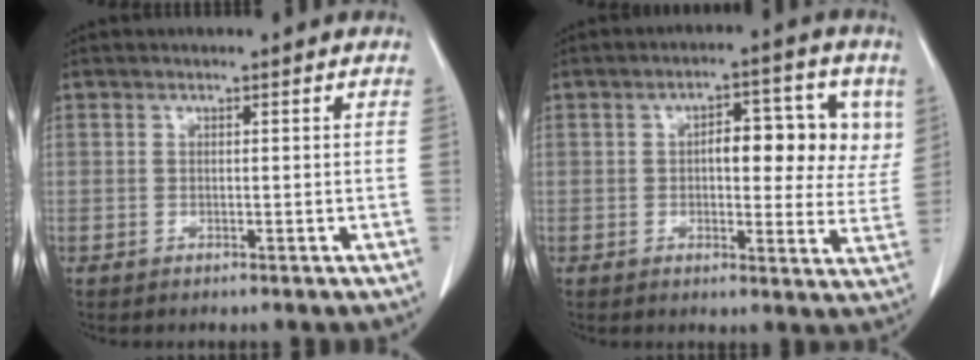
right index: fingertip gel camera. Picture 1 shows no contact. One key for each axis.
{"total": 10.4, "fx": 2.6, "fy": 4.6, "fz": 9.0, "tx": -0.106, "ty": 0.024, "tz": 0.031}